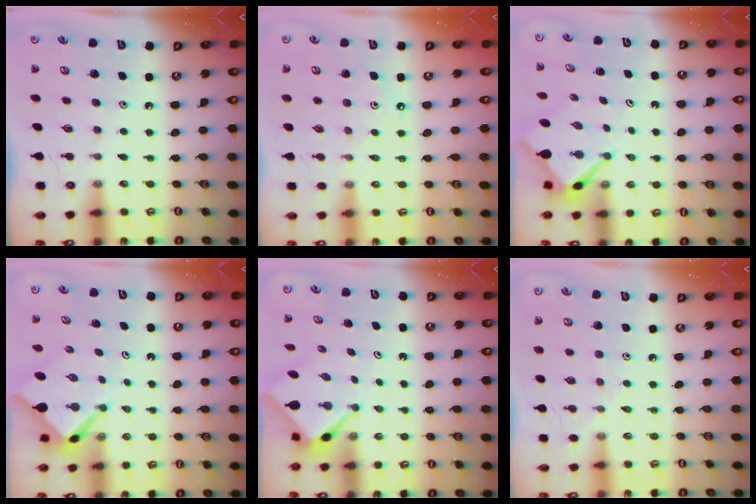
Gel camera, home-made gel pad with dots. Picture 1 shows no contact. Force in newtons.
{"total": 4.0, "press": 3.9, "slide": 0.6}
{"total": 2.9, "press": 2.9, "slide": 0.2}
{"total": 2.8, "press": 2.8, "slide": 0.3}
{"total": 2.6, "press": 2.6, "slide": 0.1}
{"total": 4.4, "press": 4.4, "slide": 0.7}